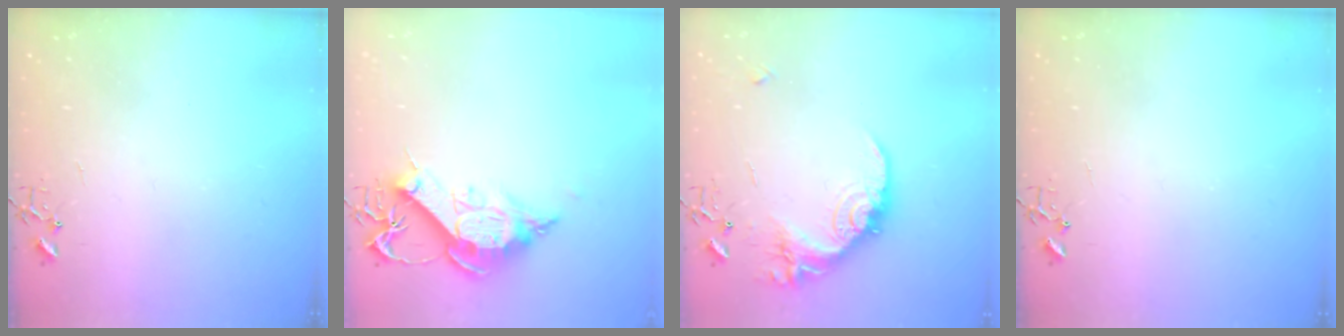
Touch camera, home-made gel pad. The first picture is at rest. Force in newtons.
{"total": 13.0, "press": 13.0, "slide": 1.1}
{"total": 18.0, "press": 17.9, "slide": 1.1}
{"total": 0.0}